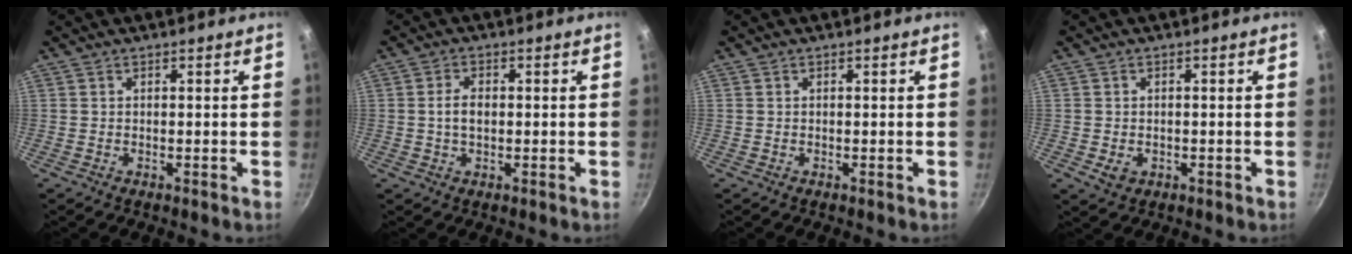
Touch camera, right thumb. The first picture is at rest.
{"total": 3.4, "force": [0.0, 2.1, 2.7], "torque": [-0.044, 0.009, -0.003]}
{"total": 0.0}
{"total": 2.8, "force": [-0.6, 2.2, 1.7], "torque": [-0.028, -0.002, -0.004]}